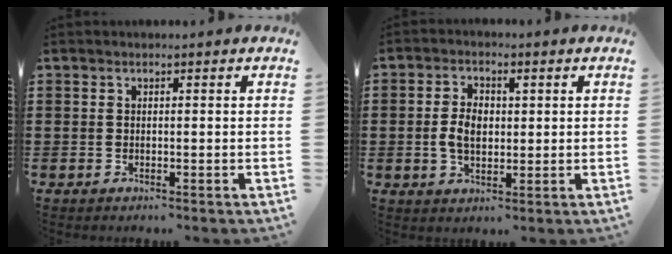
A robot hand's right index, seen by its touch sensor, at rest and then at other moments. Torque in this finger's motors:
{"motor_torque": [0.13, 0.01, 0.15, 0.11]}